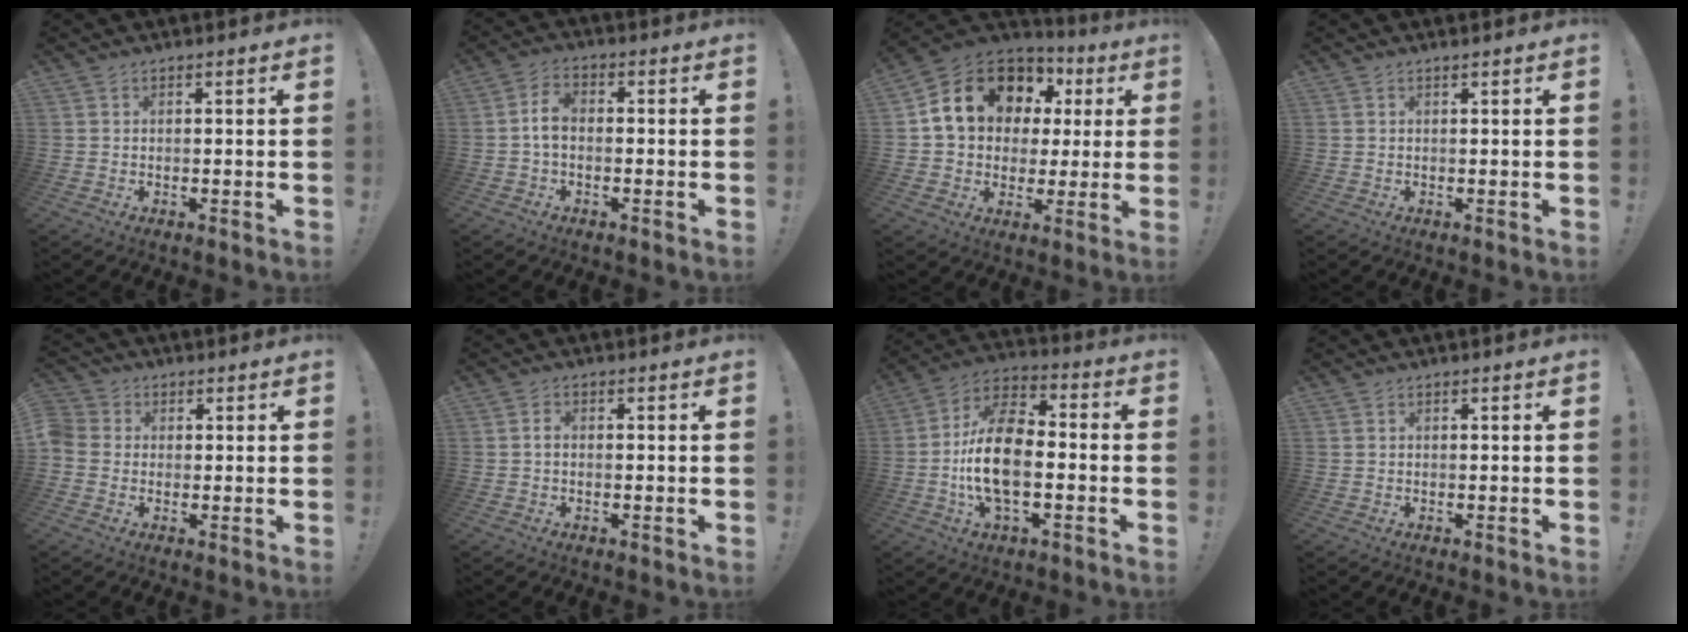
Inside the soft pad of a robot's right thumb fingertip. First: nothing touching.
{"total": 5.0, "force": [-0.4, 3.0, 4.0], "torque": [-0.083, 0.009, -0.004]}
{"total": 17.8, "force": [6.9, 13.4, 9.4], "torque": [-0.150, -0.023, 0.143]}
{"total": 0.5, "force": [0.4, -0.3, 0.1], "torque": [0.005, -0.003, 0.007]}
{"total": 4.6, "force": [-0.3, 4.3, 1.7], "torque": [-0.043, 0.007, -0.006]}
{"total": 1.1, "force": [-0.4, 0.6, 0.9], "torque": [-0.013, 0.003, -0.008]}
{"total": 16.5, "force": [-2.9, 8.9, 13.6], "torque": [-0.270, 0.013, -0.050]}
{"total": 0.0}